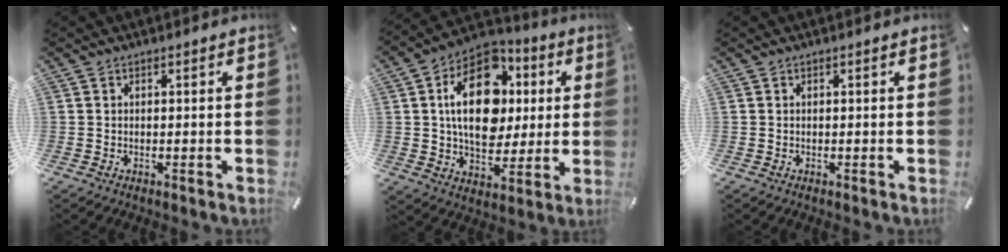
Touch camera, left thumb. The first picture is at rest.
{"total": 20.0, "force": [3.4, 13.7, 14.1], "torque": [-0.243, 0.003, 0.059]}
{"total": 0.0}